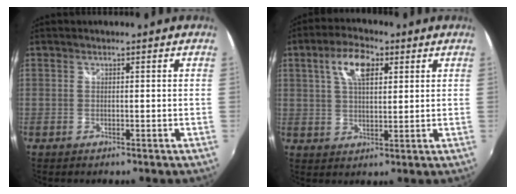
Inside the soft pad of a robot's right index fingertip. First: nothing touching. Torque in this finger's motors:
{"motor_torque": [0.60, 0.57, 0.23, 0.10]}